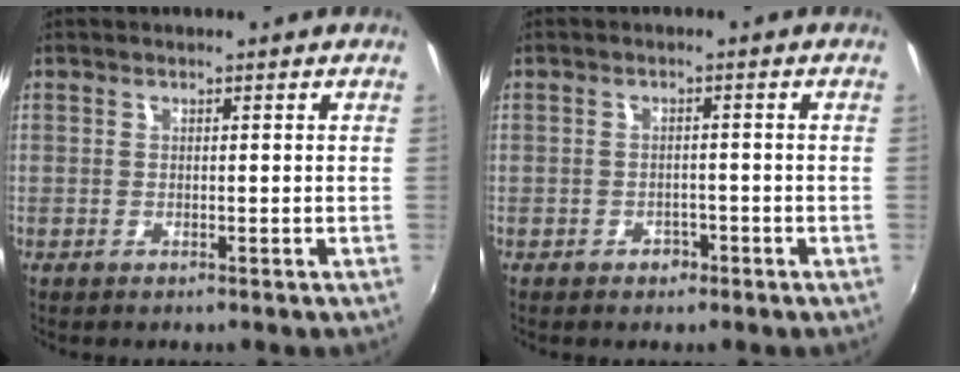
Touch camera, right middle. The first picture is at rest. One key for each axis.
{"total": 2.3, "fx": -1.4, "fy": 1.6, "fz": 0.6, "tx": -0.012, "ty": 0.000, "tz": -0.020}